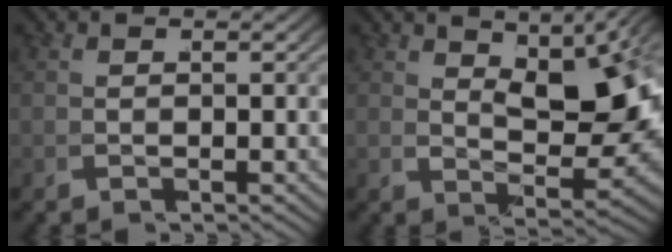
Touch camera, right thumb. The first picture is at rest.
{"total": 8.3, "force": [2.6, 4.0, 6.9], "torque": [-0.063, 0.002, 0.045]}